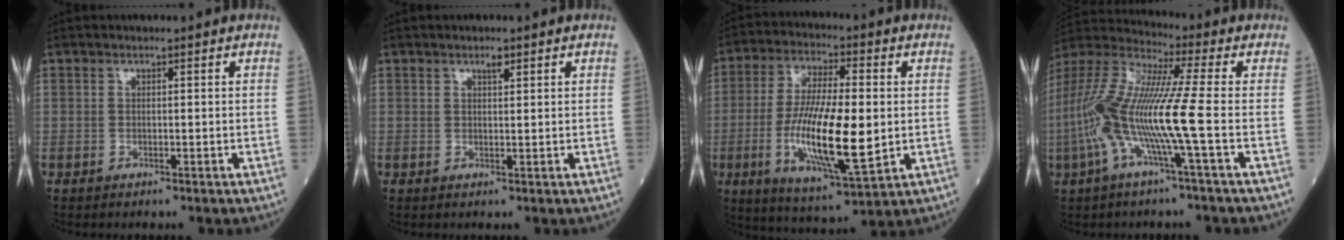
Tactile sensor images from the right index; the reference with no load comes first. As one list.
[{"total": 1.7, "force": [1.0, 0.6, 1.2], "torque": [-0.028, 0.000, 0.020]}, {"total": 16.9, "force": [-1.9, 4.1, 16.3], "torque": [-0.319, -0.018, -0.030]}, {"total": 16.0, "force": [-3.3, 0.4, 15.7], "torque": [-0.341, 0.002, -0.079]}]